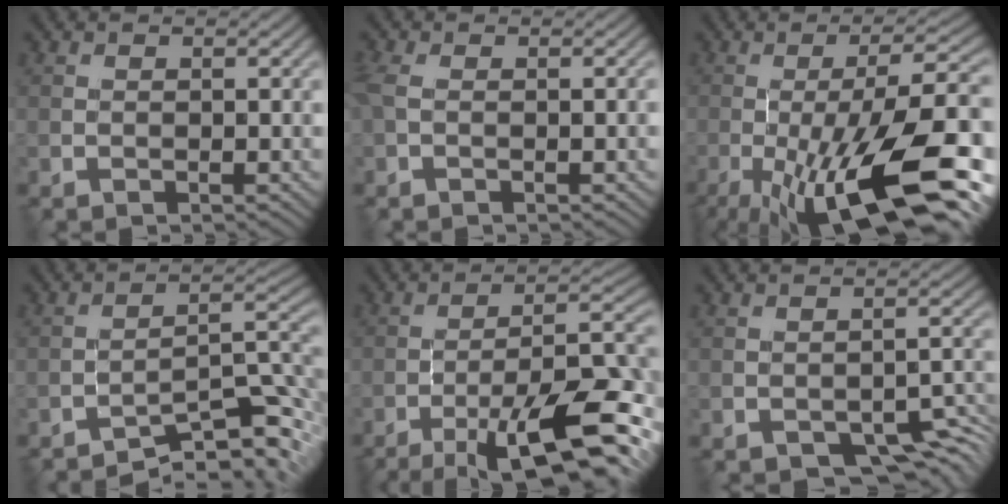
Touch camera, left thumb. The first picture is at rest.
{"total": 3.8, "force": [-0.4, 1.5, 3.5], "torque": [-0.072, -0.002, -0.013]}
{"total": 17.2, "force": [-6.3, 4.4, 15.4], "torque": [-0.226, 0.009, -0.104]}
{"total": 9.9, "force": [-7.5, 1.8, 6.1], "torque": [-0.088, 0.011, -0.122]}
{"total": 16.0, "force": [-9.2, 3.6, 12.5], "torque": [-0.196, 0.010, -0.152]}
{"total": 5.8, "force": [-3.7, 2.6, 3.6], "torque": [-0.039, -0.007, -0.050]}